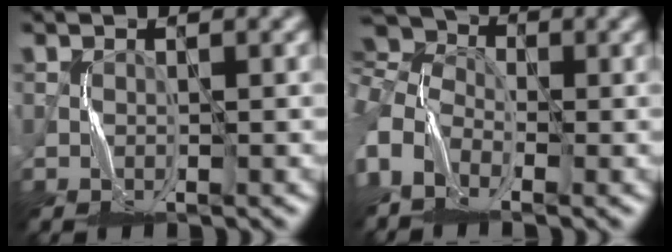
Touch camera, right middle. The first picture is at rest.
{"total": 8.9, "force": [-0.4, 6.6, 5.9], "torque": [-0.141, 0.018, -0.012]}